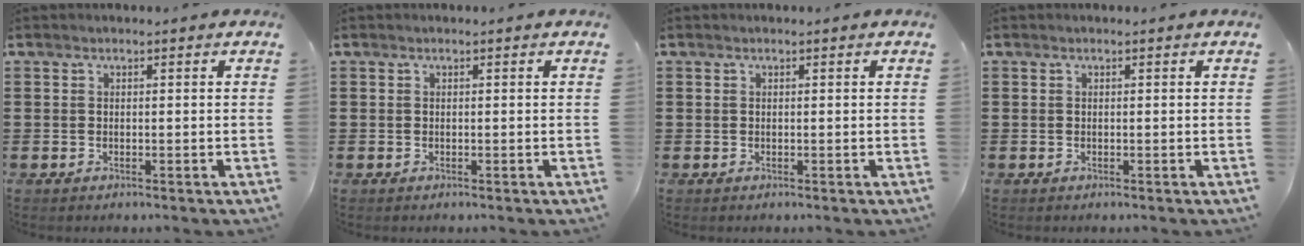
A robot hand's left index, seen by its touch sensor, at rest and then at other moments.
{"total": 0.0}
{"total": 0.0}
{"total": 0.0}